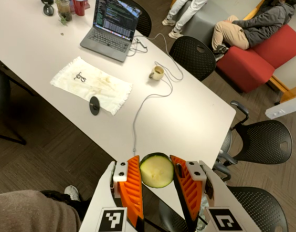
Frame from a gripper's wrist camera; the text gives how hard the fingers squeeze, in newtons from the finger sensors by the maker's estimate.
{"total": 8.6, "left": 8.4, "right": 8.9}